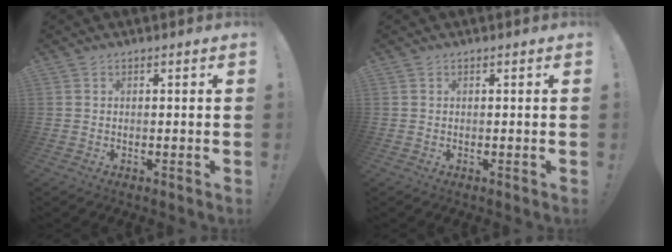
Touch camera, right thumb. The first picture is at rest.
{"total": 0.0}